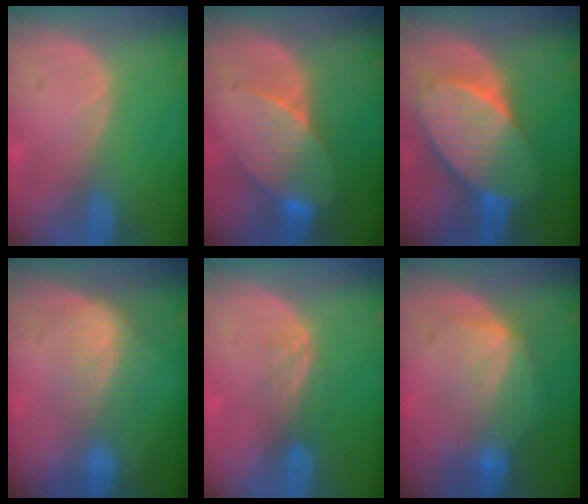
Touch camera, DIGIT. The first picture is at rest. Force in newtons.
{"total": 8.4, "press": 7.5, "slide": 3.8}
{"total": 10.5, "press": 10.5, "slide": 0.6}
{"total": 7.3, "press": 6.2, "slide": 3.8}
{"total": 3.4, "press": 2.9, "slide": 1.8}
{"total": 7.4, "press": 7.3, "slide": 1.5}